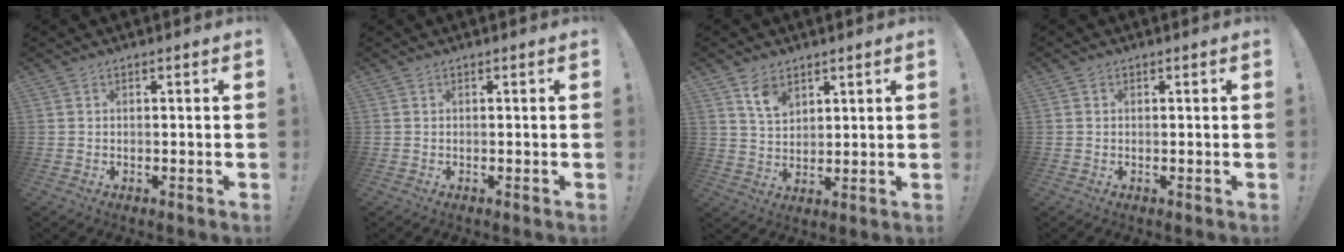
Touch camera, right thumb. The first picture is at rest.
{"total": 0.0}
{"total": 7.2, "force": [4.7, 4.3, 3.4], "torque": [-0.052, -0.022, 0.086]}
{"total": 0.0}